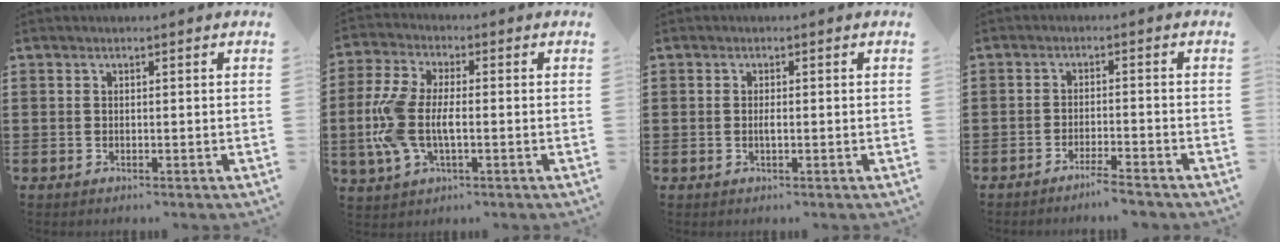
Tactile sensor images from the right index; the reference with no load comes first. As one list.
[{"total": 8.2, "force": [-1.1, 4.3, 6.9], "torque": [-0.186, -0.011, -0.031]}, {"total": 1.1, "force": [-0.2, 0.4, 1.0], "torque": [-0.020, -0.001, -0.003]}, {"total": 3.0, "force": [-2.7, -0.3, 1.1], "torque": [-0.019, 0.000, -0.053]}]